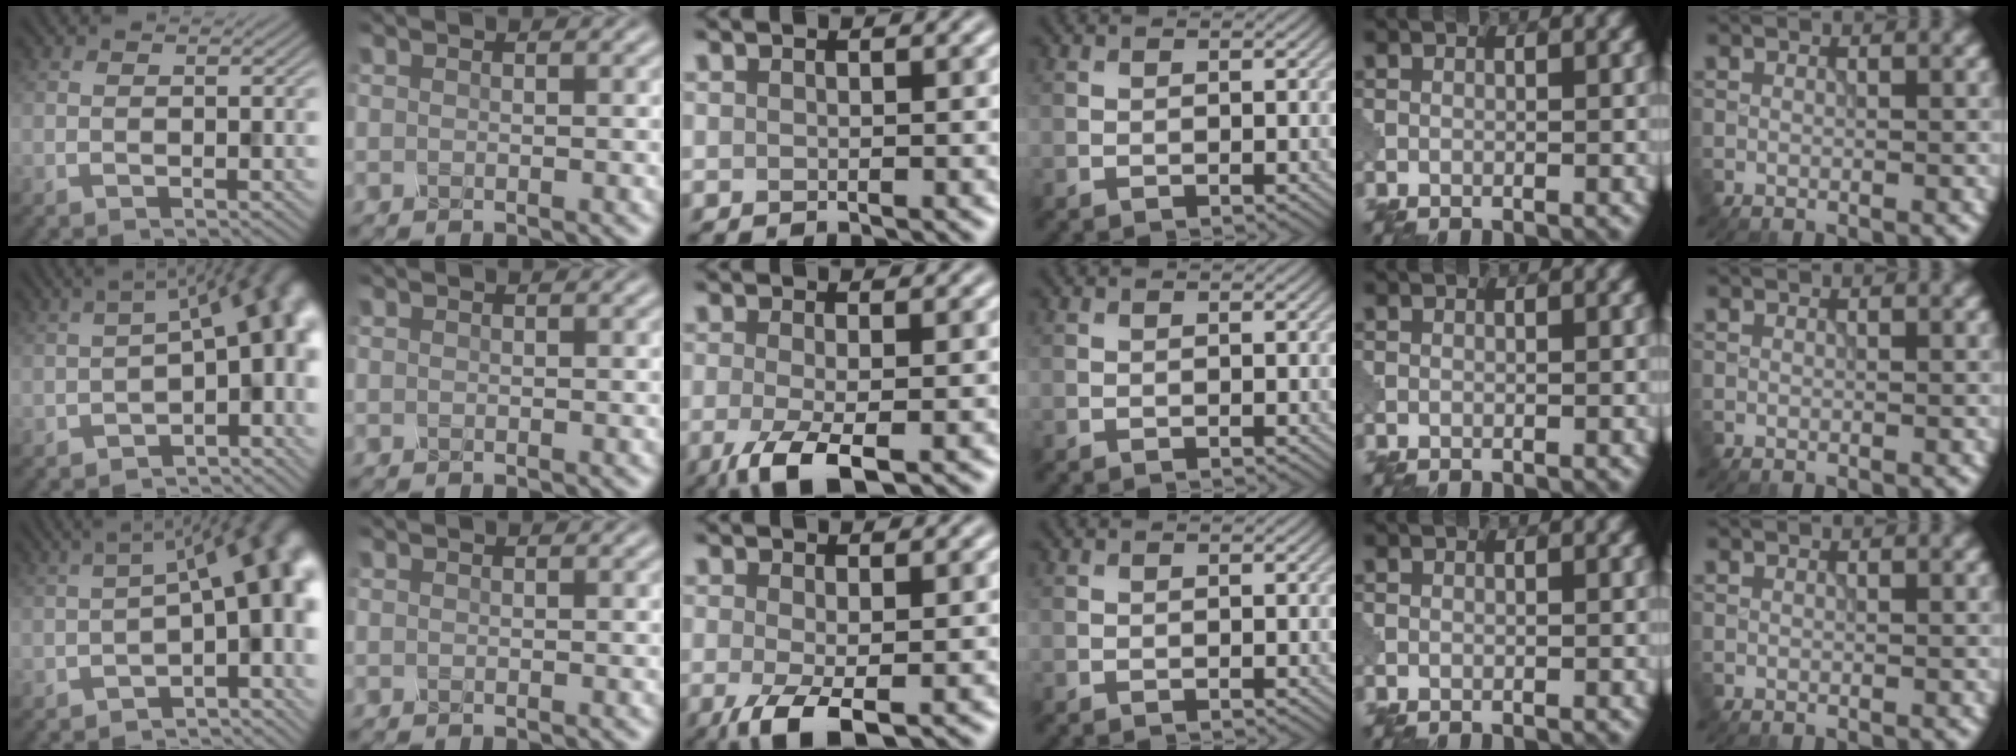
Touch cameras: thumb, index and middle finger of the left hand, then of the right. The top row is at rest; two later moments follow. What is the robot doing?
{"motion": "shake", "object": "medicine bottle"}